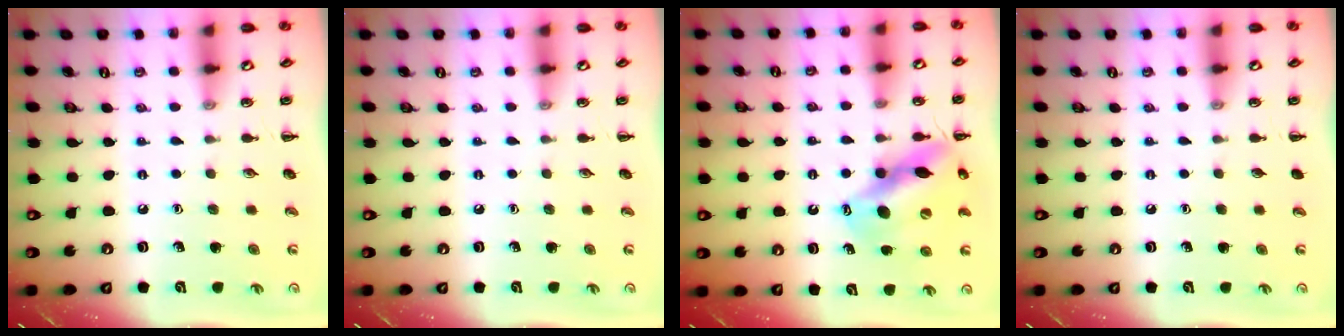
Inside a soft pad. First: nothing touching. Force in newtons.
{"total": 0.0}
{"total": 13.6, "press": 13.1, "slide": 3.7}
{"total": 0.0}